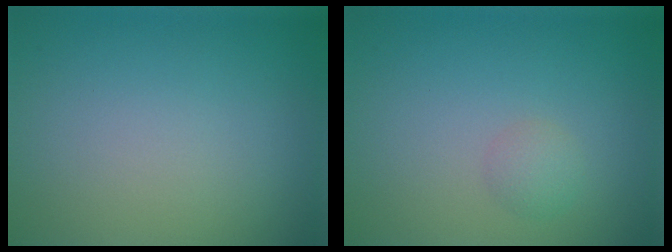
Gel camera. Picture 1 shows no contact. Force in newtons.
{"total": 1.3, "press": 1.3, "slide": 0.0}